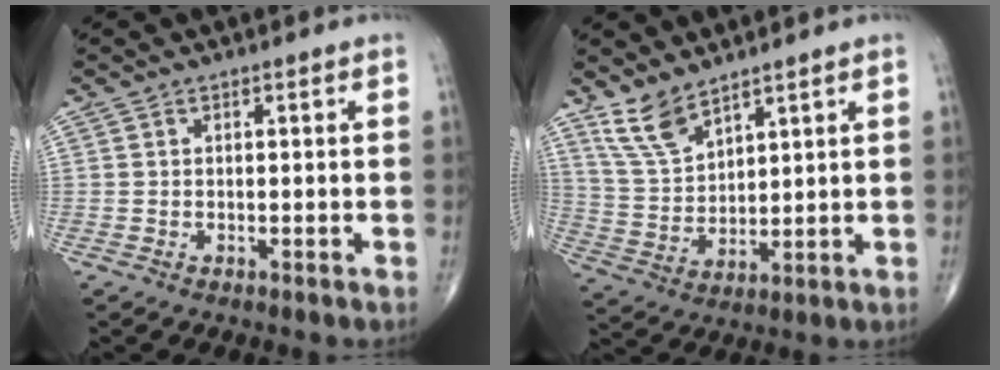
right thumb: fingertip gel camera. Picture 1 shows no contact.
{"total": 7.8, "force": [6.1, 2.8, 4.0], "torque": [-0.075, -0.034, 0.137]}